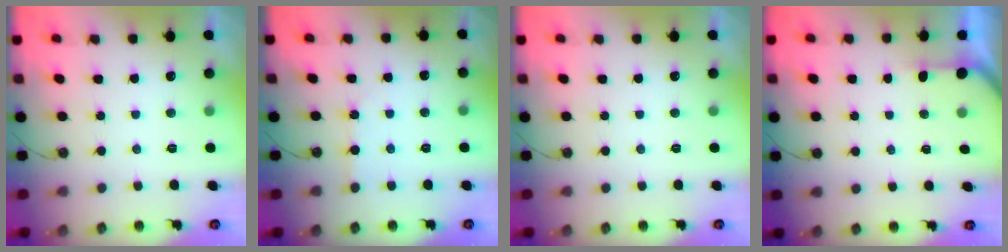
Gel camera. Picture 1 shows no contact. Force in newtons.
{"total": 2.9, "press": 2.9, "slide": 0.5}
{"total": 0.0}
{"total": 1.2, "press": 1.2, "slide": 0.2}